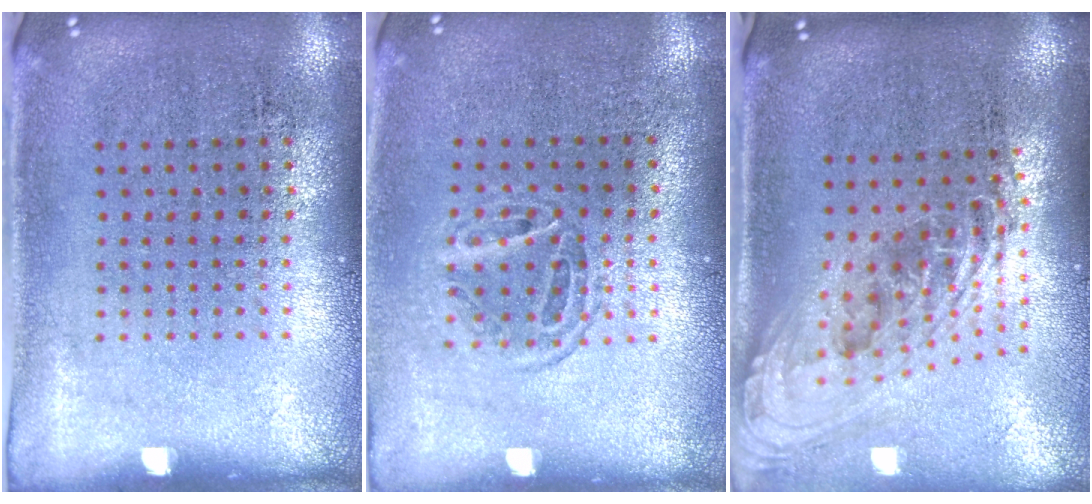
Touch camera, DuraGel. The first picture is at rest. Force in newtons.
{"total": 1.2, "press": 1.0, "slide": 0.5}
{"total": 2.3, "press": 1.6, "slide": 1.6}